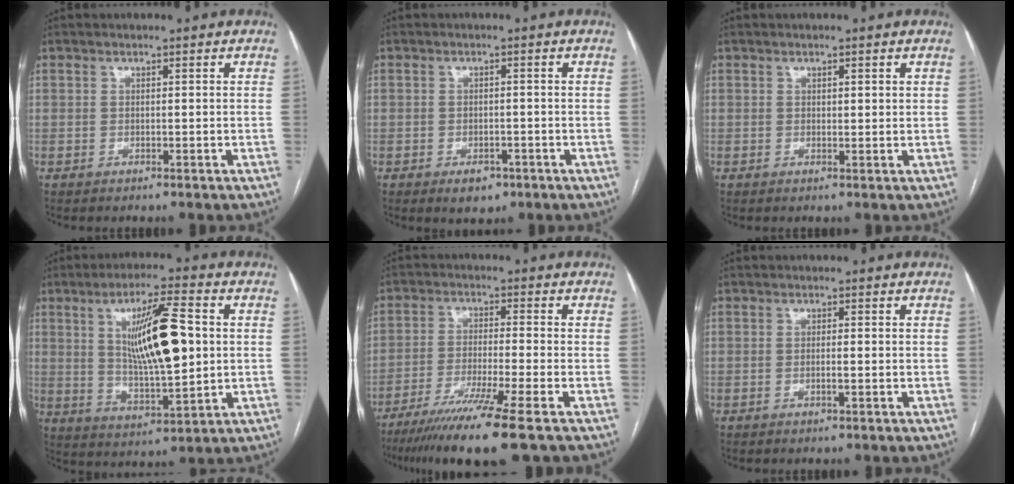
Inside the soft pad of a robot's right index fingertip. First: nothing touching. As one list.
[{"total": 3.5, "force": [-2.0, 2.1, 1.9], "torque": [-0.023, 0.001, -0.019]}, {"total": 1.2, "force": [0.6, 0.4, 1.0], "torque": [-0.015, -0.001, 0.008]}, {"total": 13.7, "force": [2.3, 2.5, 13.3], "torque": [-0.233, 0.003, 0.041]}, {"total": 12.3, "force": [-8.6, -1.7, 8.6], "torque": [-0.149, -0.037, -0.142]}, {"total": 1.3, "force": [-0.4, 0.1, 1.2], "torque": [-0.023, -0.001, -0.007]}]